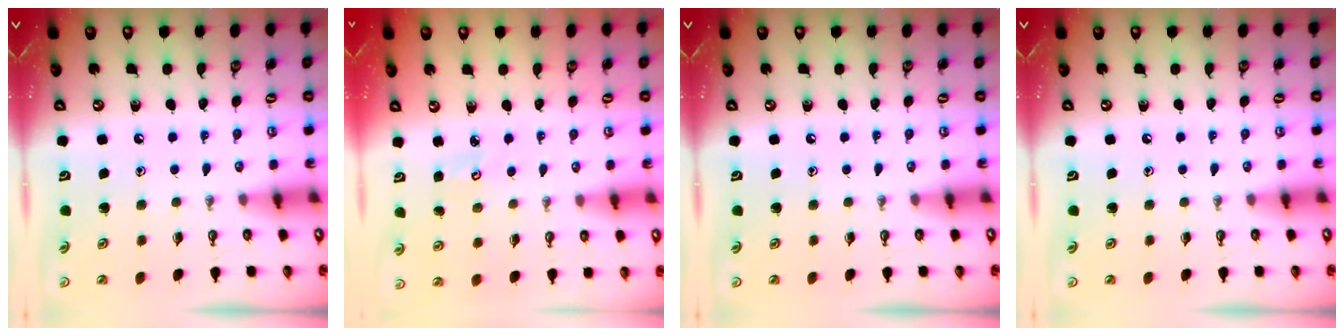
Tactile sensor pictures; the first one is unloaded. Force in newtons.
{"total": 2.8, "press": 2.8, "slide": 0.3}
{"total": 0.0}
{"total": 0.0}